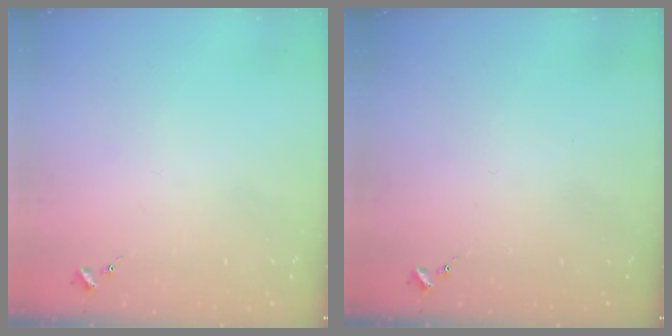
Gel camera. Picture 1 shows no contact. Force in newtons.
{"total": 0.0}